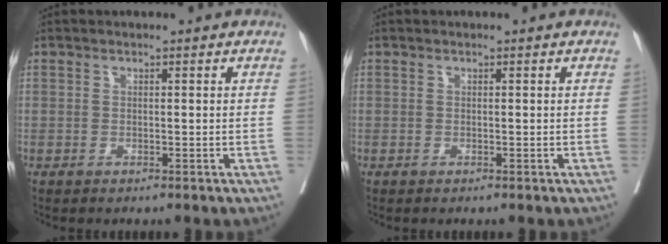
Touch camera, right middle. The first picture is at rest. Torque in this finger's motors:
{"motor_torque": [0.00, 0.00, 0.00, 0.00]}